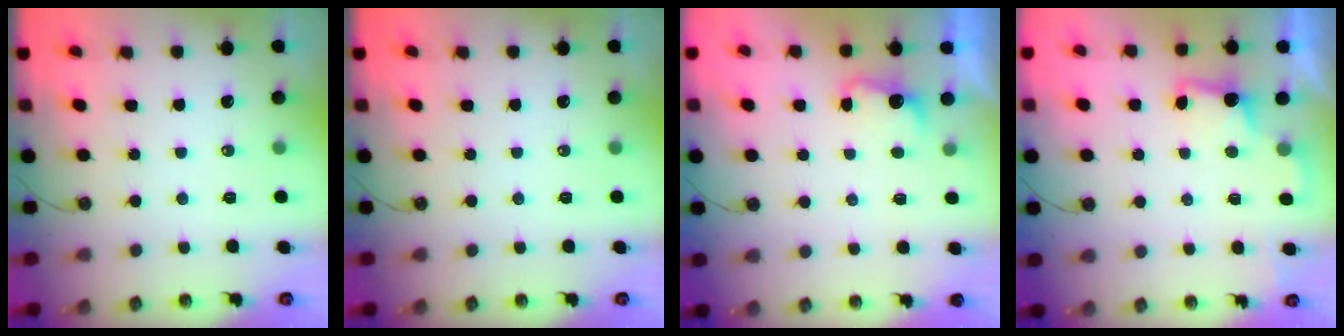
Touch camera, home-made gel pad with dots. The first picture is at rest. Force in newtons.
{"total": 0.0}
{"total": 3.8, "press": 3.7, "slide": 1.0}
{"total": 2.4, "press": 2.2, "slide": 1.0}